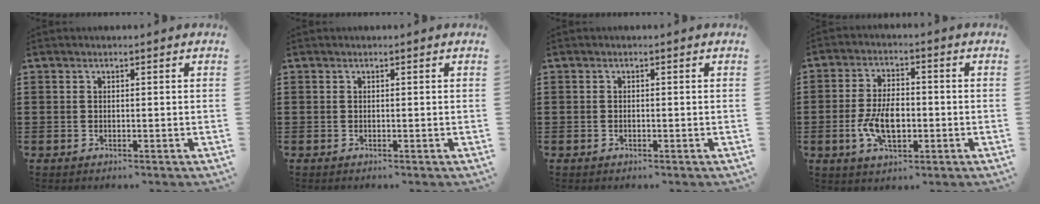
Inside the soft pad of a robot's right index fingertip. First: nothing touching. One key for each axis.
{"total": 0.0}
{"total": 0.0}
{"total": 7.4, "fx": -1.4, "fy": 4.0, "fz": 6.1, "tx": -0.133, "ty": 0.001, "tz": -0.029}